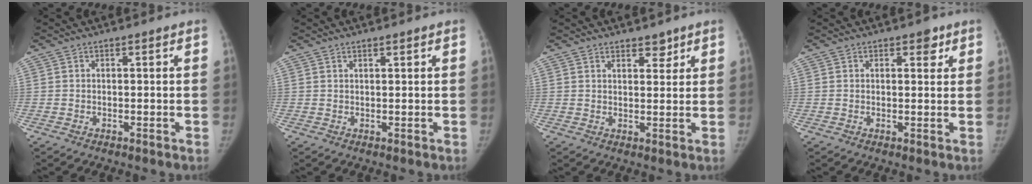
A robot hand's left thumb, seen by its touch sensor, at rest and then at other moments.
{"total": 0.8, "force": [0.6, 0.1, 0.4], "torque": [-0.007, -0.004, 0.012]}
{"total": 3.0, "force": [2.3, 1.5, 1.3], "torque": [-0.001, -0.014, 0.034]}
{"total": 2.3, "force": [1.4, 1.4, 1.3], "torque": [0.000, -0.005, 0.016]}